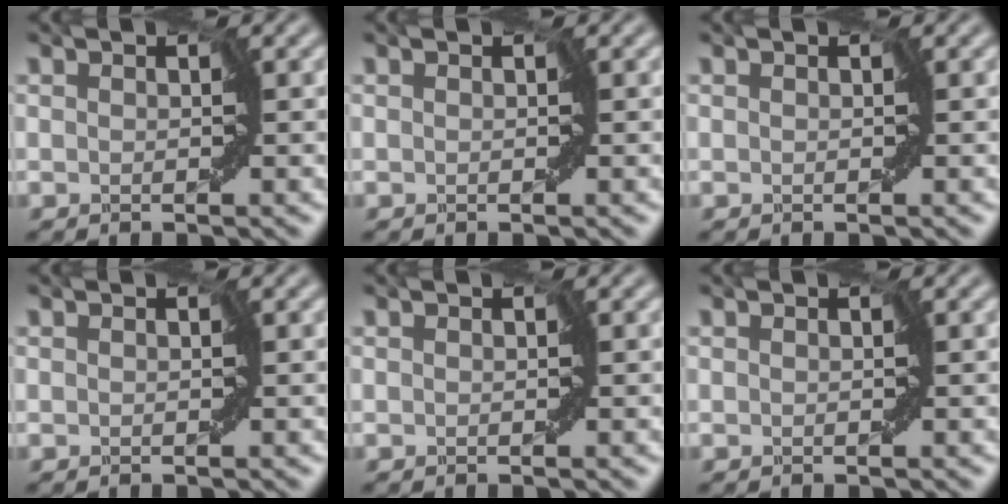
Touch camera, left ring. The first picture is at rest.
{"total": 0.0}
{"total": 0.0}
{"total": 0.0}
{"total": 0.0}
{"total": 0.0}